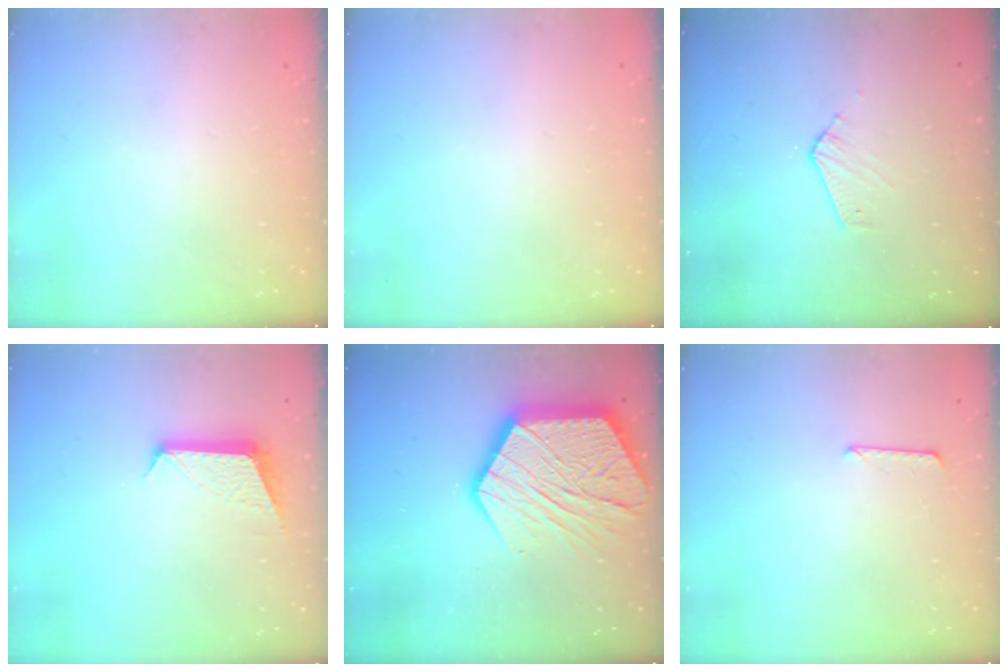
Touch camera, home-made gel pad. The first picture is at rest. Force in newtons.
{"total": 0.0}
{"total": 4.2, "press": 4.2, "slide": 0.4}
{"total": 9.0, "press": 9.0, "slide": 0.5}
{"total": 23.5, "press": 23.4, "slide": 2.1}
{"total": 5.4, "press": 5.3, "slide": 0.5}